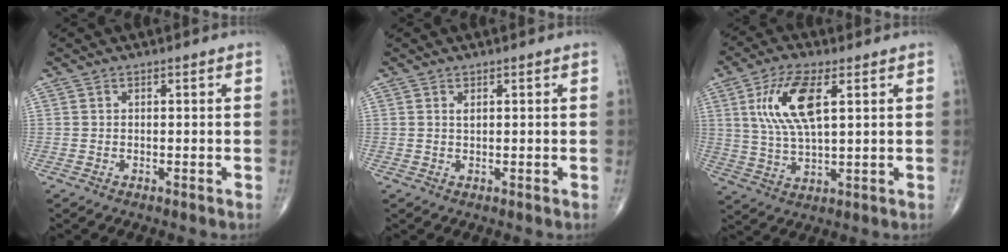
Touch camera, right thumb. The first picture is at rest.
{"total": 0.8, "force": [0.5, 0.4, 0.6], "torque": [-0.005, -0.002, 0.009]}
{"total": 11.7, "force": [3.7, 4.5, 10.2], "torque": [-0.206, -0.007, 0.074]}